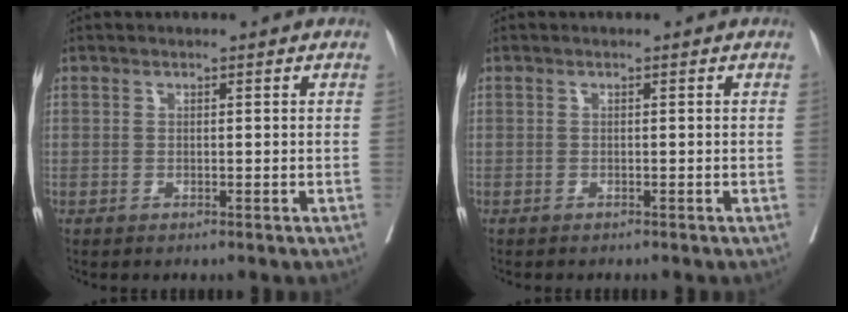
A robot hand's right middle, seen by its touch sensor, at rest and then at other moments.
{"total": 0.5, "force": [-0.5, 0.1, 0.2], "torque": [-0.003, -0.001, -0.010]}